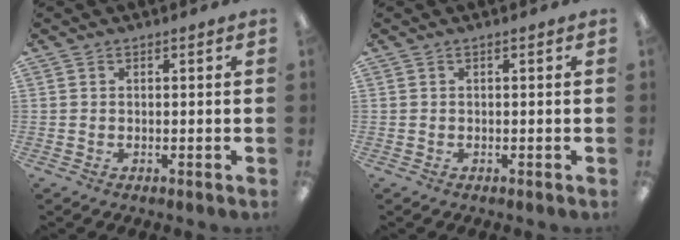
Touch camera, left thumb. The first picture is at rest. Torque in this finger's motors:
{"motor_torque": [-0.26, -0.04, 0.09, 0.05, 0.03]}